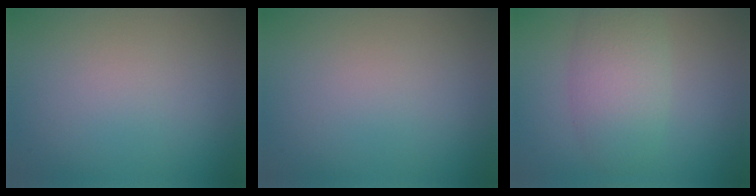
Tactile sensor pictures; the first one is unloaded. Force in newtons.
{"total": 0.0}
{"total": 4.2, "press": 4.2, "slide": 0.0}